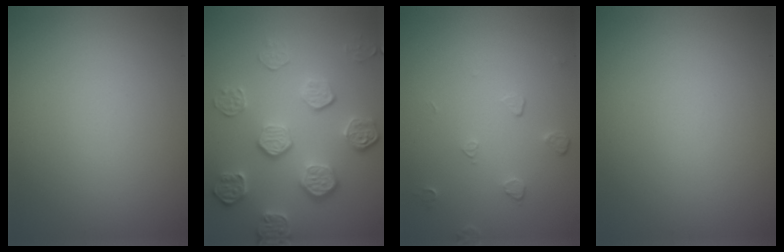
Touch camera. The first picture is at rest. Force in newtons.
{"total": 5.3, "press": 3.8, "slide": 3.8}
{"total": 1.1, "press": 0.7, "slide": 0.9}
{"total": 0.0}